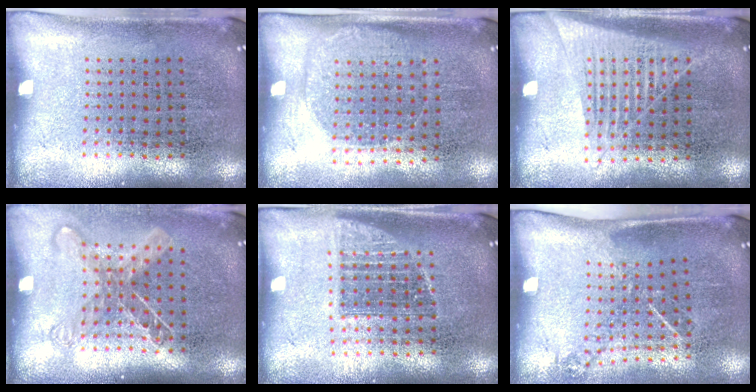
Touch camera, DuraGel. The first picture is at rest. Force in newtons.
{"total": 1.3, "press": 1.2, "slide": 0.5}
{"total": 1.4, "press": 1.3, "slide": 0.5}
{"total": 1.5, "press": 1.2, "slide": 0.8}
{"total": 1.3, "press": 1.1, "slide": 0.8}
{"total": 1.2, "press": 0.8, "slide": 0.8}